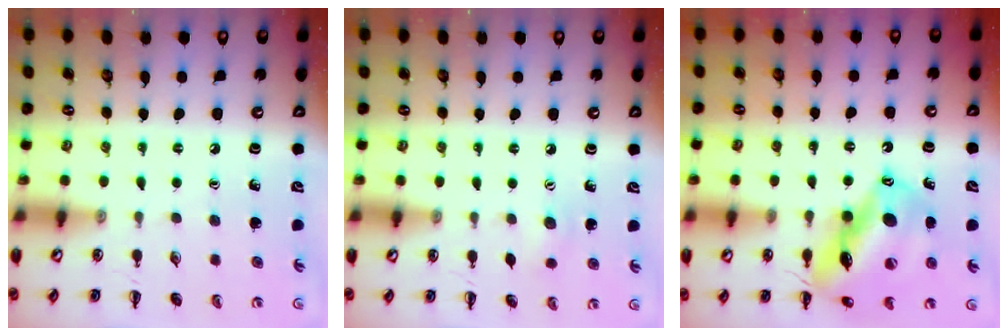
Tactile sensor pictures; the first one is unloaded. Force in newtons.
{"total": 5.7, "press": 5.6, "slide": 1.0}
{"total": 16.2, "press": 15.8, "slide": 3.6}